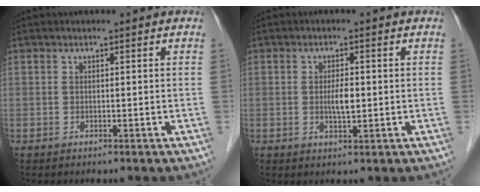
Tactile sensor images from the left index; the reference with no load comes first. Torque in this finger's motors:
{"motor_torque": [0.49, 0.38, 0.10, 0.06]}